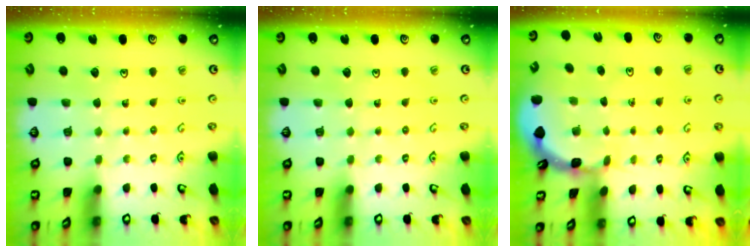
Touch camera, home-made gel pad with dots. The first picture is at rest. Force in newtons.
{"total": 0.0}
{"total": 1.6, "press": 1.6, "slide": 0.3}